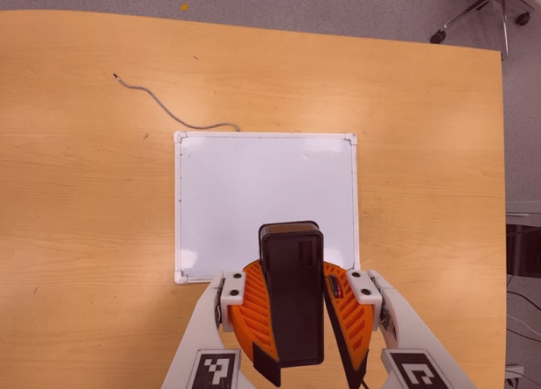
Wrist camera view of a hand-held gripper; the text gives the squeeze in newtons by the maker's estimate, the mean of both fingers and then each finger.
{"total": 10.5, "left": 10.7, "right": 10.2}